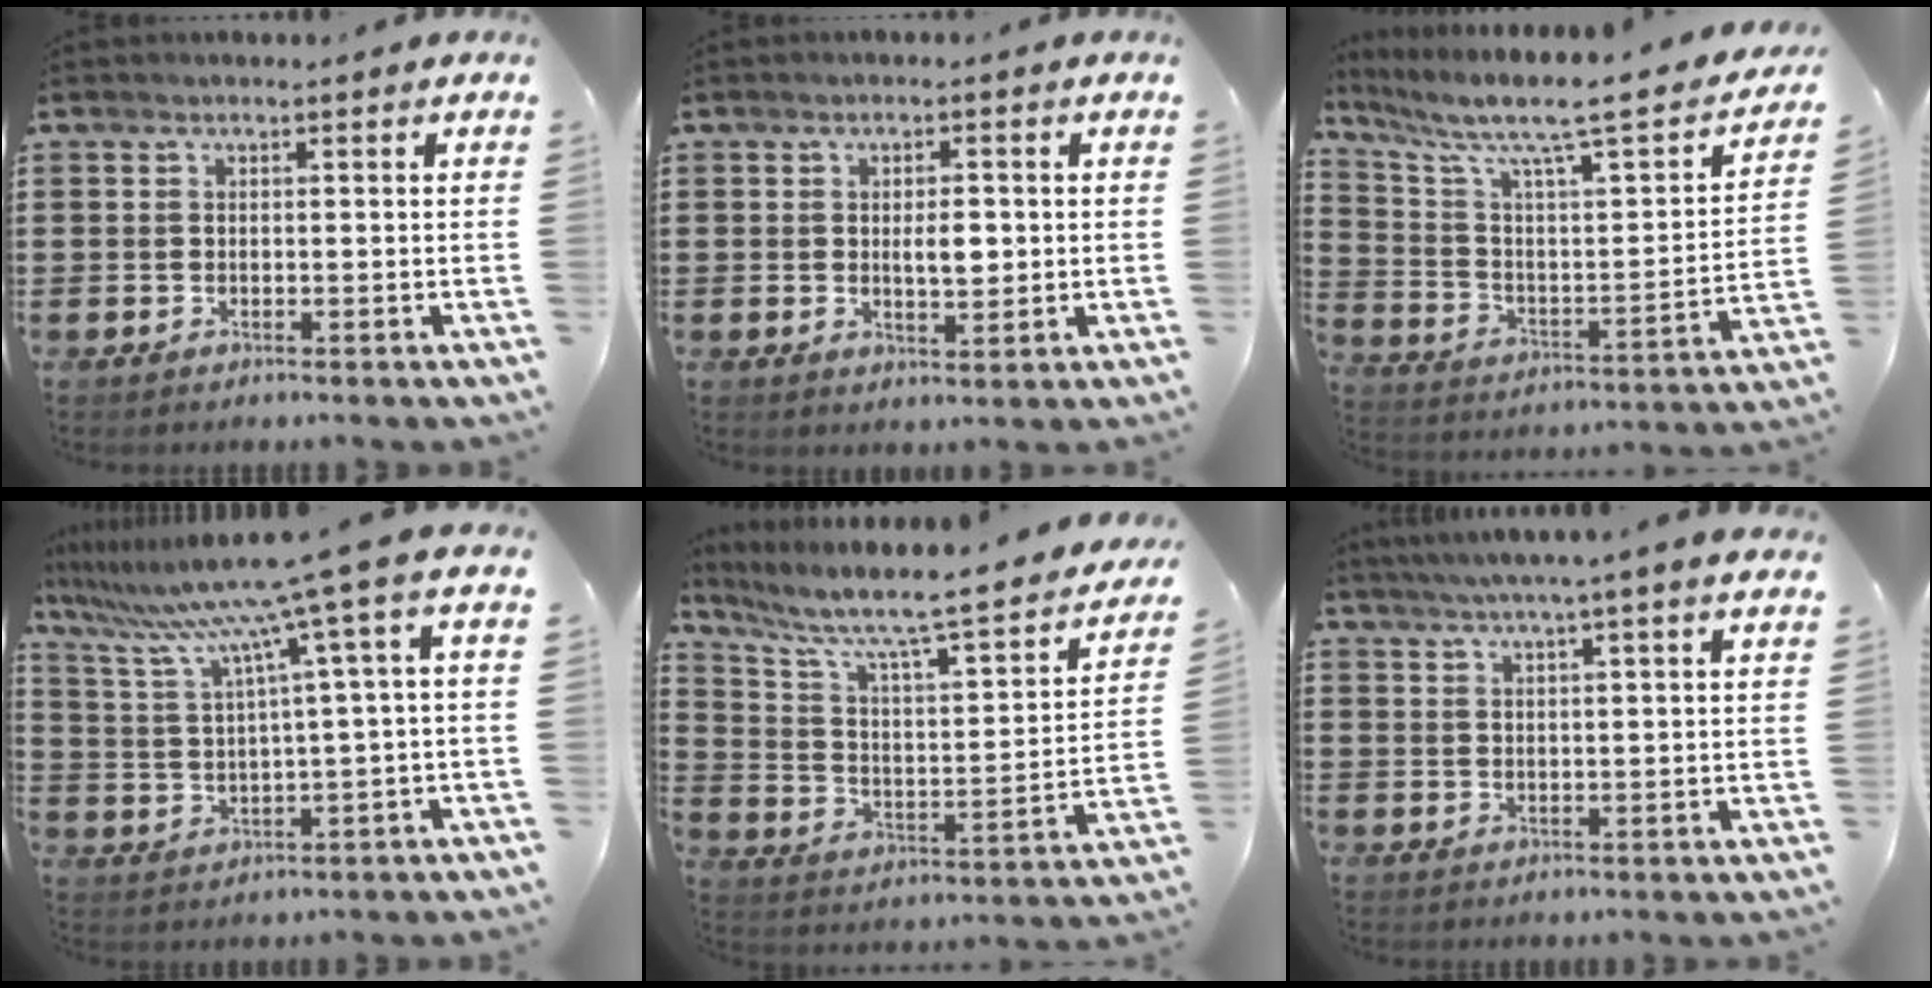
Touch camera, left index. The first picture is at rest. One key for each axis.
{"total": 3.4, "fx": 0.2, "fy": 1.4, "fz": 3.1, "tx": -0.052, "ty": 0.000, "tz": -0.001}
{"total": 7.9, "fx": 6.0, "fy": 0.9, "fz": 5.0, "tx": -0.127, "ty": -0.050, "tz": 0.089}
{"total": 10.5, "fx": 6.5, "fy": -1.4, "fz": 8.1, "tx": -0.188, "ty": -0.043, "tz": 0.096}
{"total": 6.9, "fx": 5.4, "fy": 1.0, "fz": 4.2, "tx": -0.111, "ty": -0.049, "tz": 0.080}
{"total": 4.2, "fx": 3.6, "fy": -0.9, "fz": 2.0, "tx": -0.049, "ty": -0.009, "tz": 0.061}